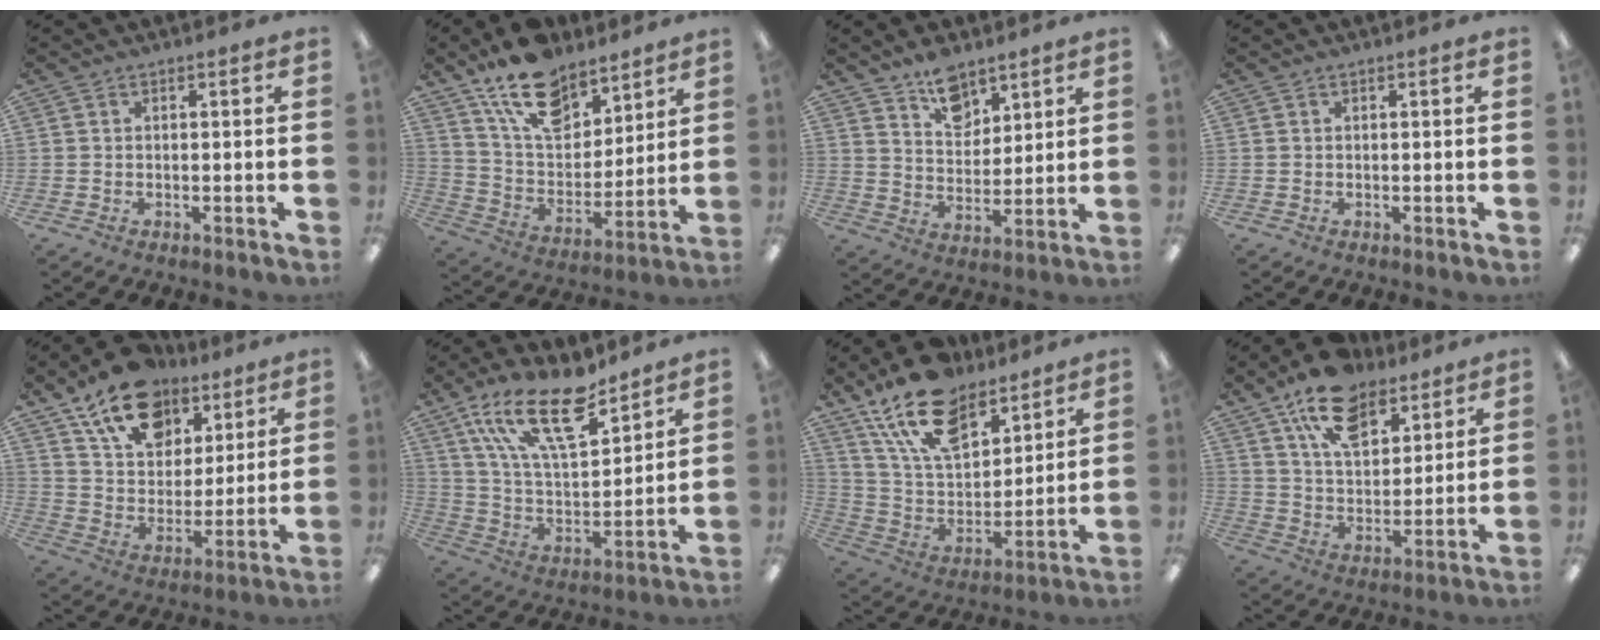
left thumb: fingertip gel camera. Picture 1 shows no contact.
{"total": 16.9, "force": [12.4, 8.6, 7.6], "torque": [-0.134, -0.070, 0.227]}
{"total": 9.4, "force": [7.3, 5.1, 2.9], "torque": [-0.035, -0.048, 0.133]}
{"total": 0.0}
{"total": 18.0, "force": [11.8, 10.9, 8.2], "torque": [-0.136, -0.060, 0.215]}
{"total": 20.5, "force": [13.5, 8.1, 13.0], "torque": [-0.243, -0.067, 0.235]}
{"total": 18.3, "force": [12.5, 9.6, 9.2], "torque": [-0.179, -0.059, 0.231]}
{"total": 15.4, "force": [10.6, 8.1, 7.8], "torque": [-0.125, -0.049, 0.191]}